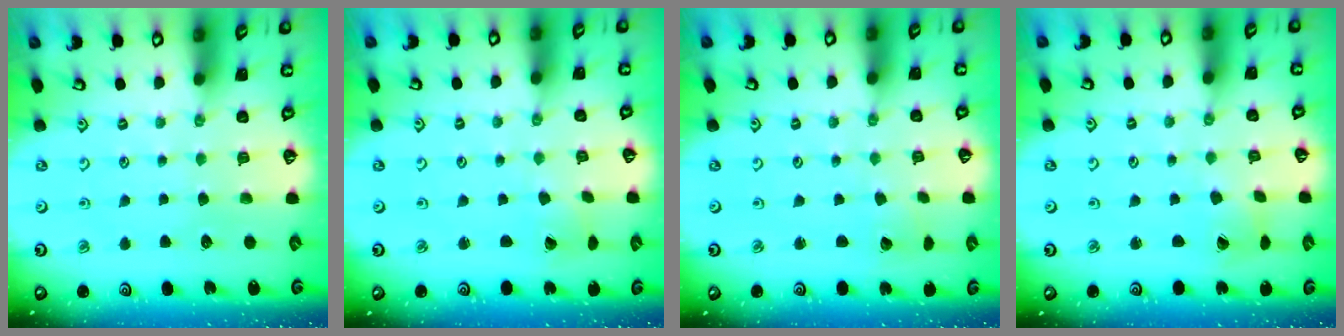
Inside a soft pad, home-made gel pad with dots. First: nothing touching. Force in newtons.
{"total": 1.8, "press": 1.8, "slide": 0.4}
{"total": 2.2, "press": 2.2, "slide": 0.2}
{"total": 1.8, "press": 1.7, "slide": 0.2}